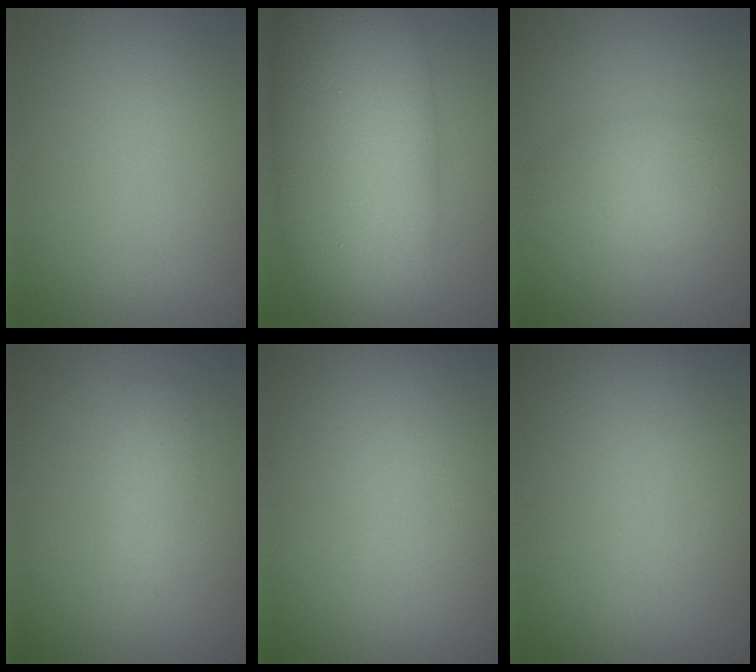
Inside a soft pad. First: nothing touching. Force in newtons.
{"total": 14.6, "press": 14.6, "slide": 0.1}
{"total": 4.0, "press": 4.0, "slide": 0.1}
{"total": 1.7, "press": 1.7, "slide": 0.1}
{"total": 0.0}
{"total": 0.0}